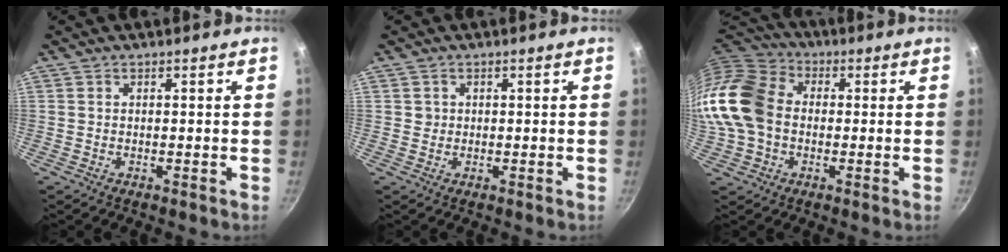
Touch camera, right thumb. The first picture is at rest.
{"total": 1.1, "force": [0.2, 1.1, 0.1], "torque": [0.007, 0.003, 0.002]}
{"total": 17.2, "force": [-0.7, 13.1, 11.2], "torque": [-0.218, 0.034, -0.026]}